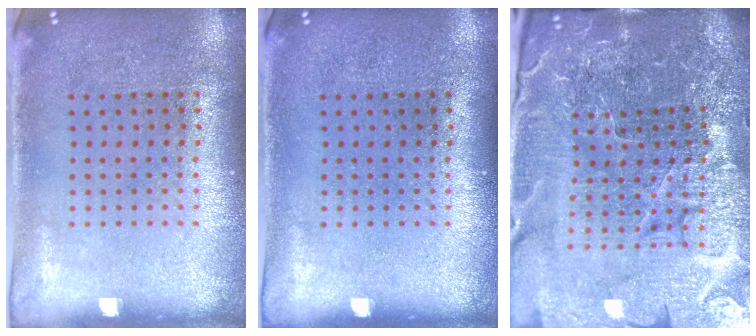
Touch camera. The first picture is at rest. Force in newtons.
{"total": 0.0}
{"total": 6.1, "press": 5.5, "slide": 2.5}